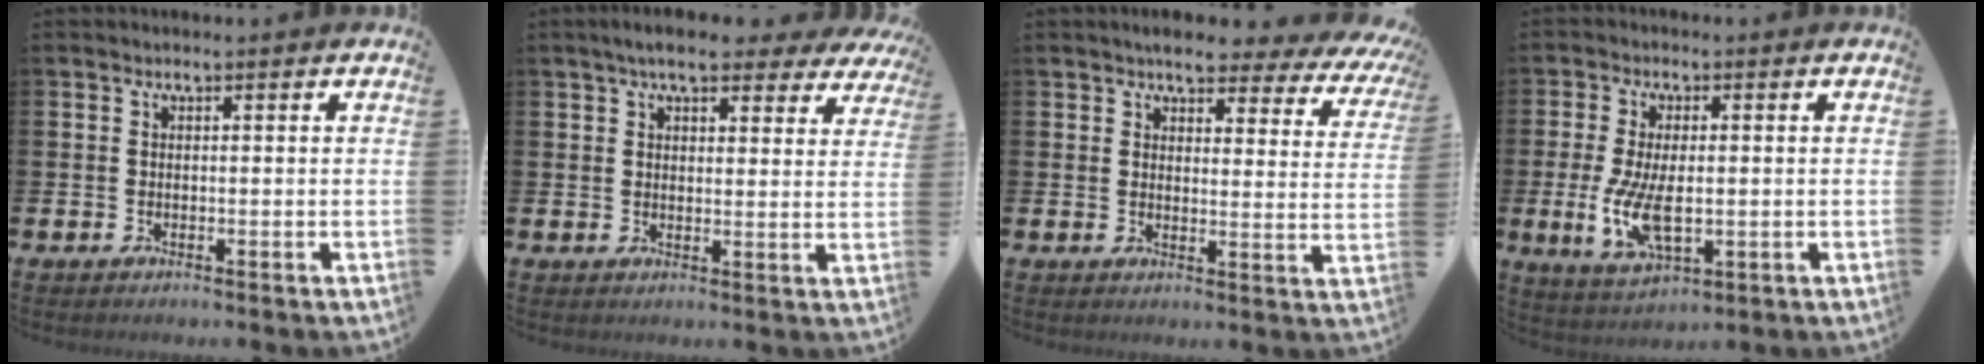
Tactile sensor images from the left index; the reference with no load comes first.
{"total": 6.3, "force": [5.4, 1.8, 2.8], "torque": [-0.052, -0.014, 0.094]}
{"total": 5.0, "force": [4.4, 1.7, 1.5], "torque": [-0.037, -0.030, 0.074]}
{"total": 7.6, "force": [-0.5, 3.7, 6.6], "torque": [-0.134, -0.008, -0.012]}